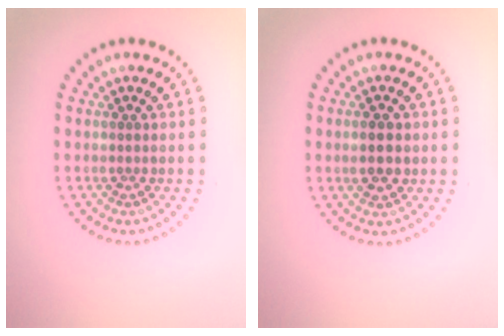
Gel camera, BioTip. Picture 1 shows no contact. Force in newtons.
{"total": 2.4, "press": 2.4, "slide": 0.1}